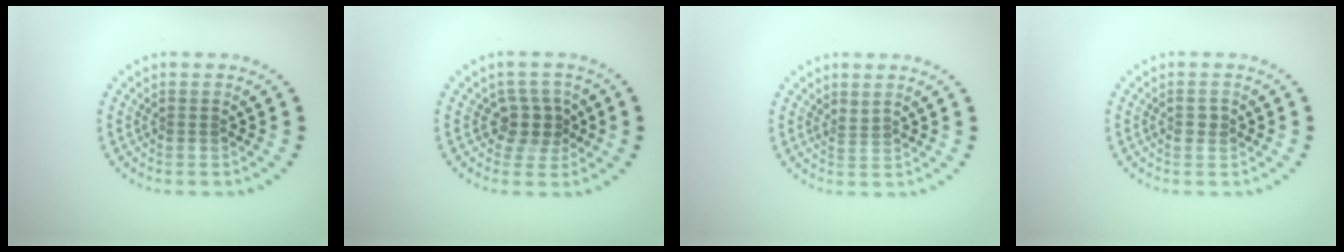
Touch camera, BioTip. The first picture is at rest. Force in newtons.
{"total": 2.6, "press": 2.1, "slide": 1.5}
{"total": 0.8, "press": 0.2, "slide": 0.7}
{"total": 1.0, "press": 1.0, "slide": 0.3}